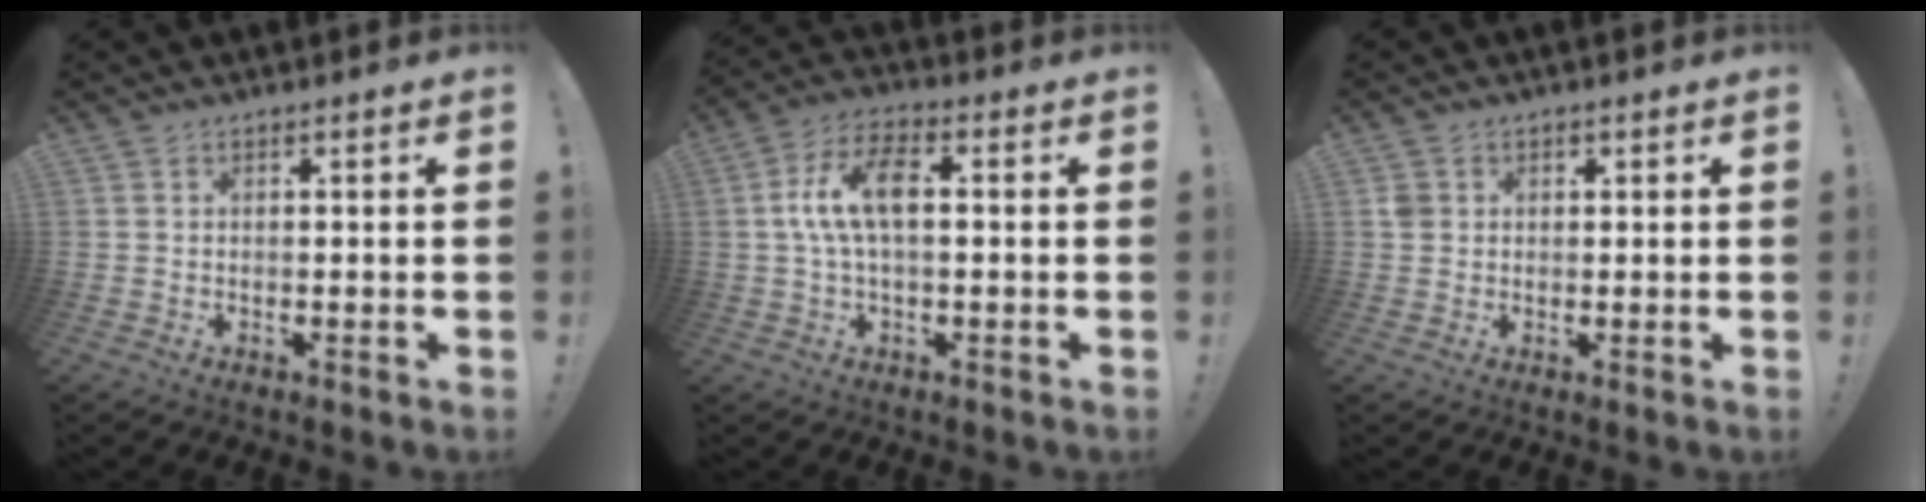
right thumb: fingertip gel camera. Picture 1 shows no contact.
{"total": 10.7, "force": [1.0, 4.9, 9.4], "torque": [-0.181, 0.009, 0.018]}
{"total": 2.8, "force": [0.8, 2.5, 0.9], "torque": [-0.015, 0.005, 0.017]}